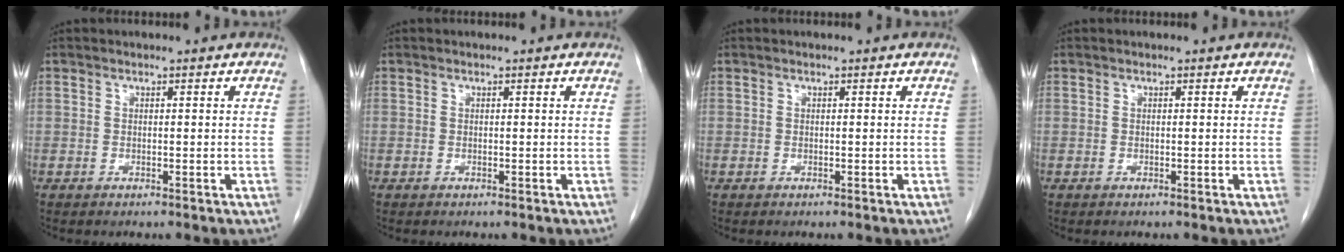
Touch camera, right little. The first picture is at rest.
{"total": 0.0}
{"total": 0.0}
{"total": 0.0}